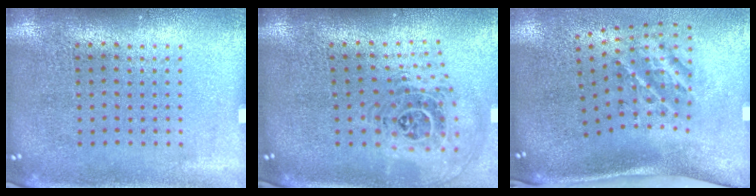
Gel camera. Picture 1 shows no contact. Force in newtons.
{"total": 1.5, "press": 1.3, "slide": 0.8}
{"total": 2.3, "press": 1.3, "slide": 1.9}